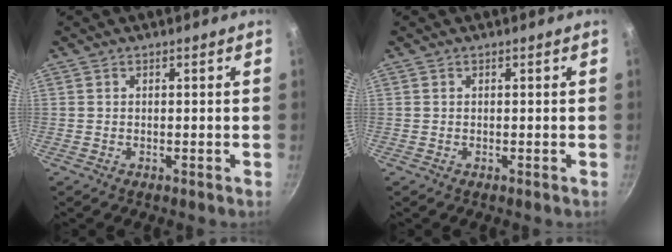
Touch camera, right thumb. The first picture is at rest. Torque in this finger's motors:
{"motor_torque": [0.00, 0.00, 0.10, 0.35, 0.04]}